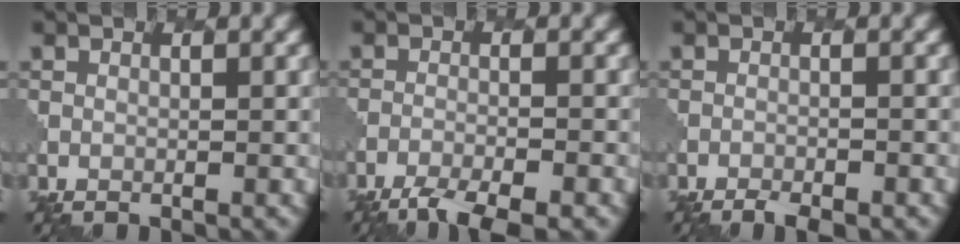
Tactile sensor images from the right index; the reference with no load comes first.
{"total": 4.6, "force": [-3.6, 0.9, 2.7], "torque": [-0.049, -0.009, -0.068]}
{"total": 2.1, "force": [-1.8, 0.5, 1.0], "torque": [-0.017, -0.004, -0.029]}